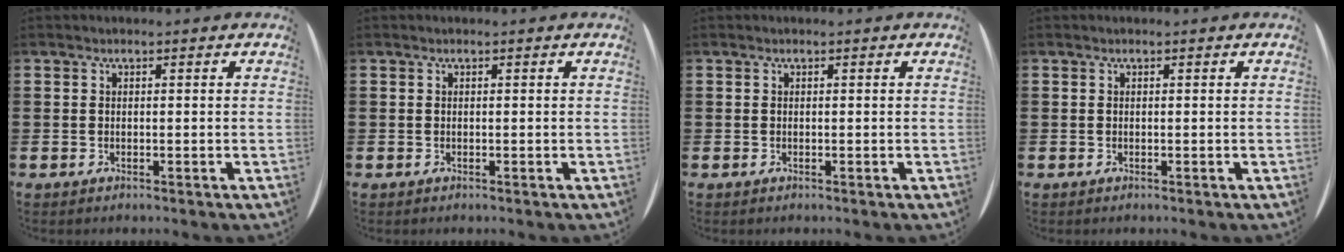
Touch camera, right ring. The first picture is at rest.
{"total": 0.0}
{"total": 0.0}
{"total": 0.0}